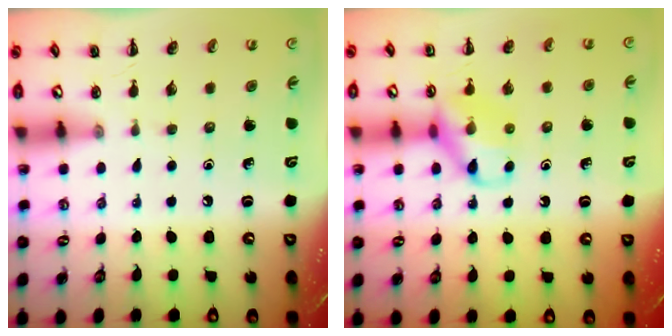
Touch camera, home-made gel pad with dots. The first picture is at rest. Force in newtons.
{"total": 12.7, "press": 12.6, "slide": 1.1}